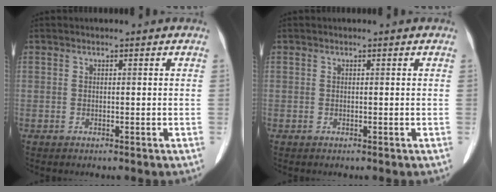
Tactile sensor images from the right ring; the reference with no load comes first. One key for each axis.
{"total": 0.0}